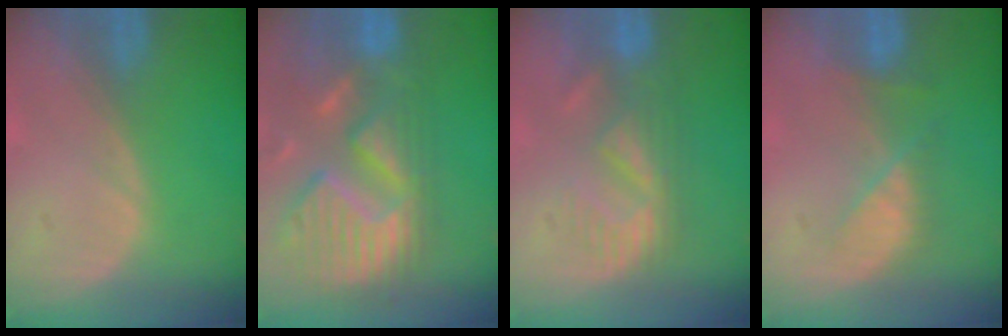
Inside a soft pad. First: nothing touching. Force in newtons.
{"total": 14.0, "press": 11.7, "slide": 7.8}
{"total": 6.0, "press": 5.8, "slide": 1.5}
{"total": 4.1, "press": 4.1, "slide": 0.5}